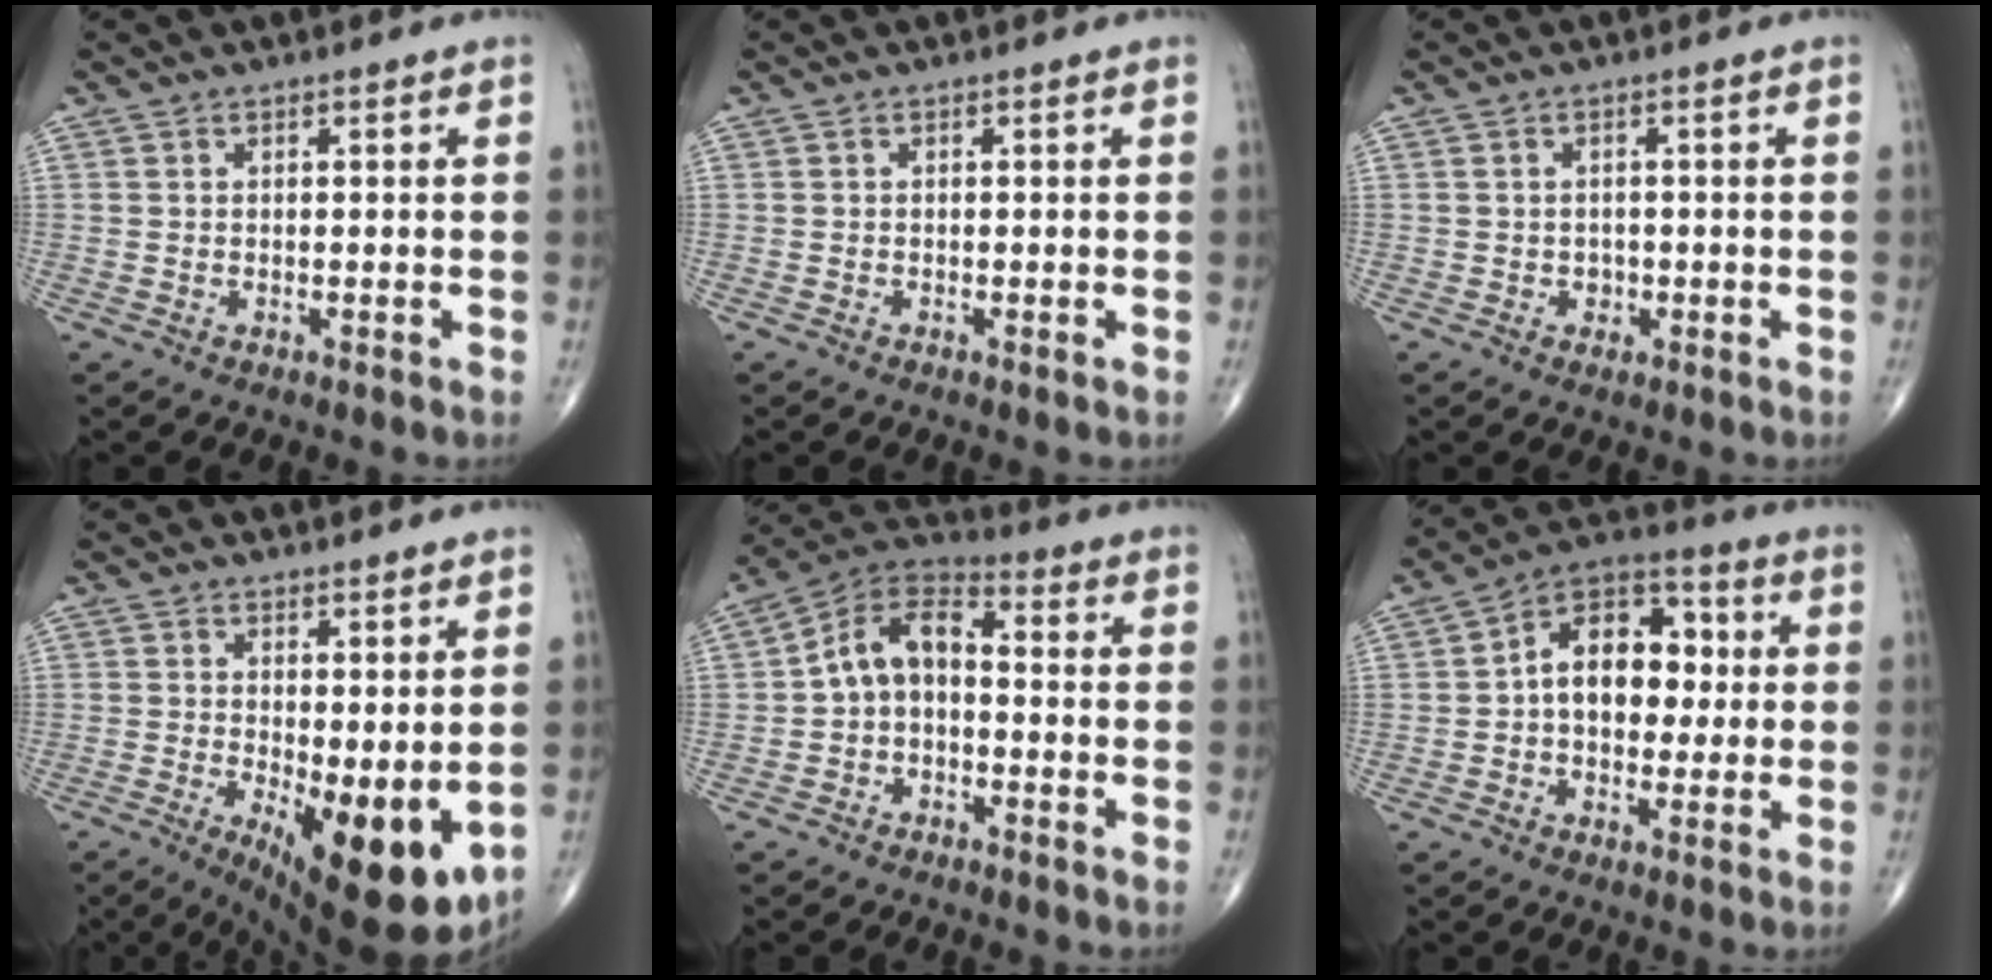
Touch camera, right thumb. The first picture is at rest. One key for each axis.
{"total": 0.0}
{"total": 1.4, "fx": -0.5, "fy": 1.3, "fz": 0.5, "tx": 0.003, "ty": 0.005, "tz": -0.006}
{"total": 12.6, "fx": -1.8, "fy": 4.8, "fz": 11.5, "tx": -0.162, "ty": -0.031, "tz": -0.011}
{"total": 9.0, "fx": -1.0, "fy": 5.9, "fz": 6.8, "tx": -0.107, "ty": 0.041, "tz": -0.036}
{"total": 12.9, "fx": 0.6, "fy": 8.6, "fz": 9.6, "tx": -0.111, "ty": 0.034, "tz": -0.004}